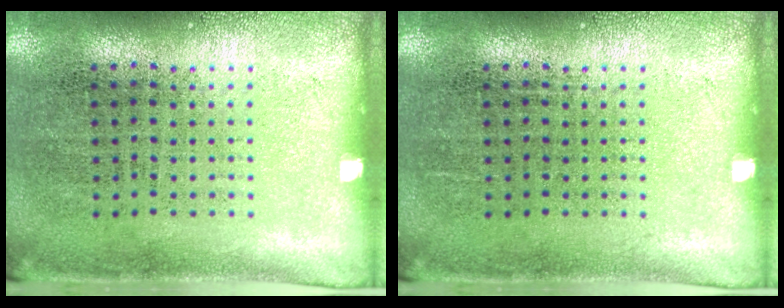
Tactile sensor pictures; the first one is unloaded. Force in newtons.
{"total": 0.0}